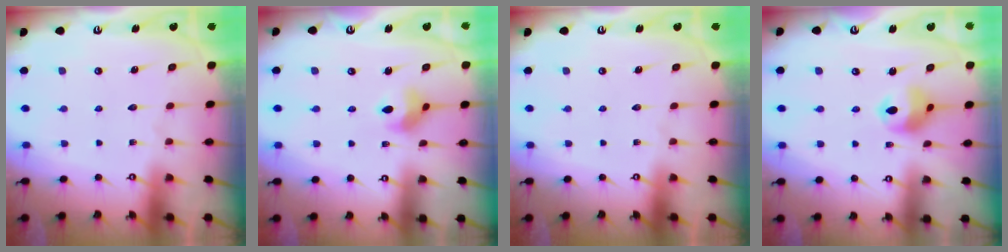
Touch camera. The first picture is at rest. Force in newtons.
{"total": 6.5, "press": 6.5, "slide": 0.5}
{"total": 0.0}
{"total": 9.1, "press": 9.1, "slide": 0.9}